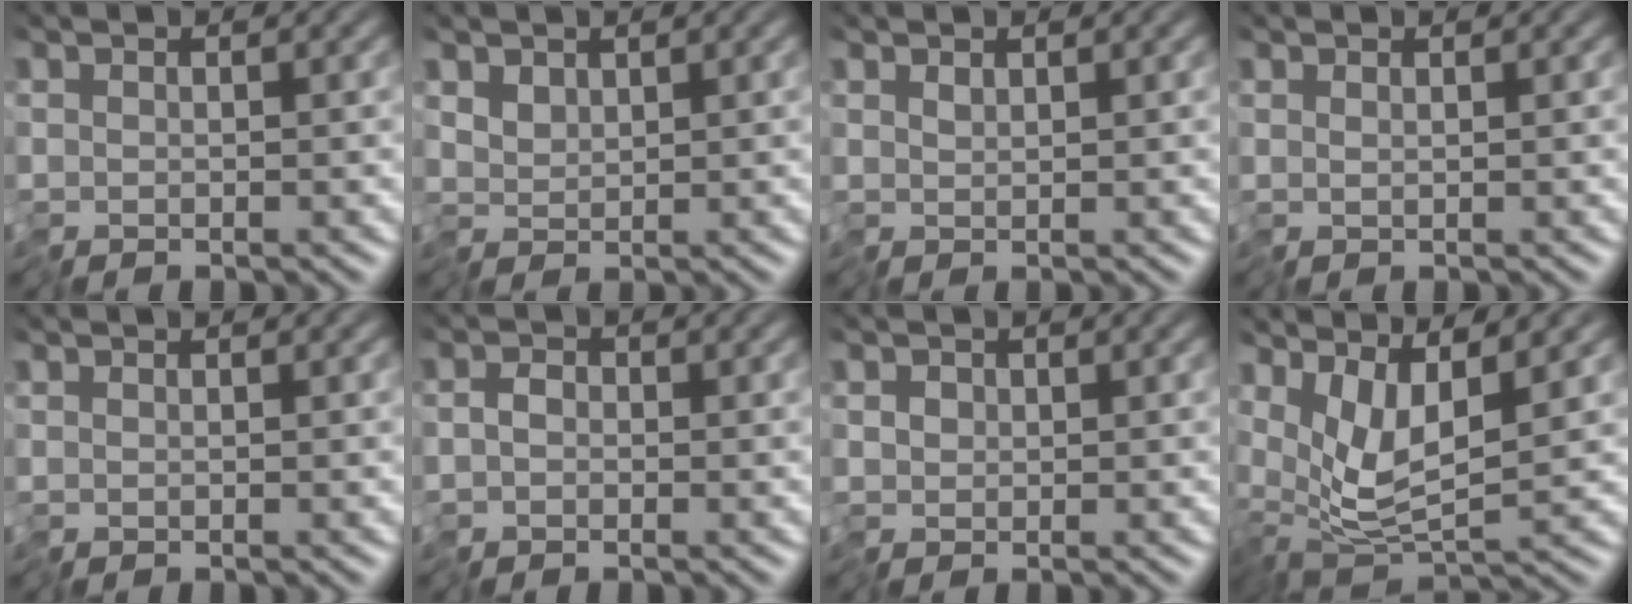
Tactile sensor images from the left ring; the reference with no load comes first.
{"total": 1.2, "force": [0.5, 0.7, 0.8], "torque": [-0.011, -0.002, 0.009]}
{"total": 0.7, "force": [0.6, 0.1, 0.5], "torque": [-0.009, 0.001, 0.013]}
{"total": 0.5, "force": [0.4, -0.3, 0.2], "torque": [-0.001, 0.002, 0.010]}
{"total": 0.0}
{"total": 1.1, "force": [-0.8, 0.6, 0.5], "torque": [0.001, 0.000, -0.021]}
{"total": 1.1, "force": [-0.1, 0.9, 0.6], "torque": [-0.011, 0.002, -0.005]}
{"total": 5.0, "force": [1.3, 1.3, 4.7], "torque": [-0.089, -0.007, 0.025]}